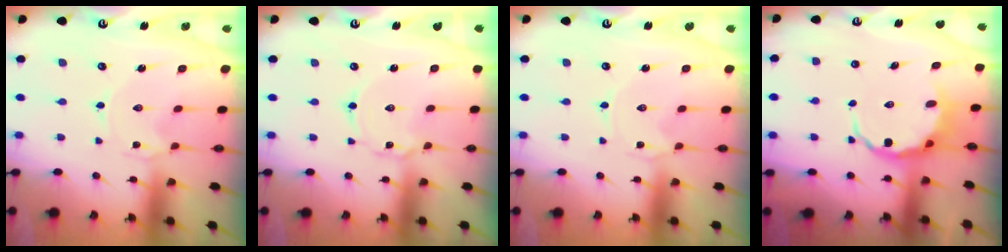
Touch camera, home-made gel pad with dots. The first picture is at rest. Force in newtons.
{"total": 2.2, "press": 2.2, "slide": 0.3}
{"total": 0.0}
{"total": 5.4, "press": 5.1, "slide": 1.8}